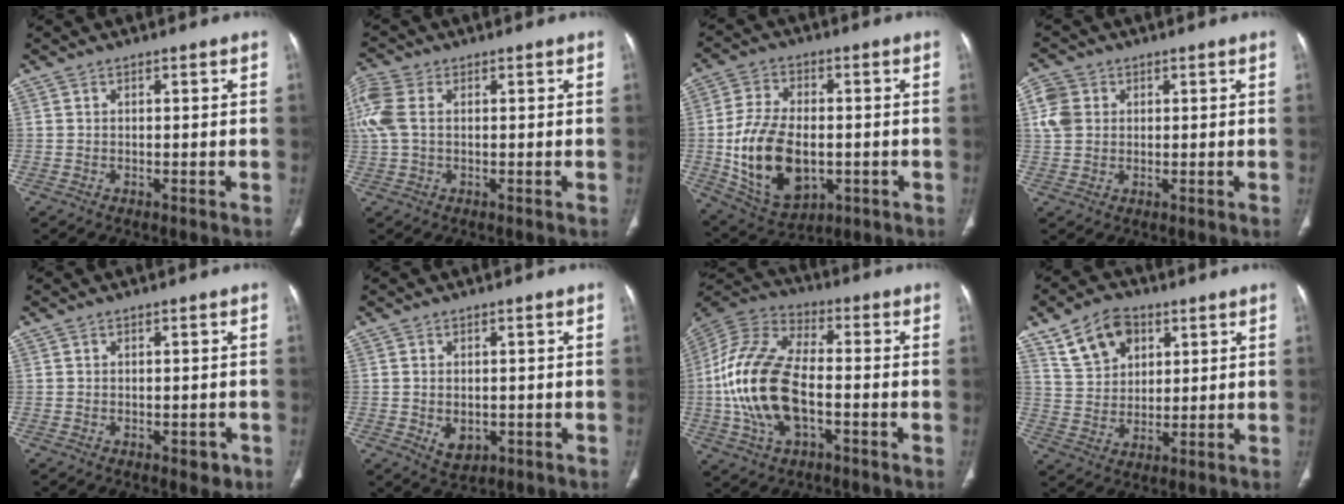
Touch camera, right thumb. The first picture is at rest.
{"total": 7.2, "force": [1.2, 4.6, 5.4], "torque": [-0.165, 0.024, 0.026]}
{"total": 16.6, "force": [-2.4, 10.2, 12.8], "torque": [-0.223, 0.000, -0.024]}
{"total": 5.5, "force": [1.3, 4.6, 2.7], "torque": [-0.053, 0.005, 0.024]}
{"total": 2.2, "force": [-1.0, 1.4, 1.4], "torque": [-0.003, 0.002, -0.009]}
{"total": 4.1, "force": [-0.8, 2.9, 2.8], "torque": [-0.036, -0.004, 0.001]}
{"total": 18.8, "force": [-3.2, 10.1, 15.6], "torque": [-0.325, 0.025, -0.060]}
{"total": 10.2, "force": [5.5, 7.1, 4.9], "torque": [-0.063, -0.015, 0.105]}